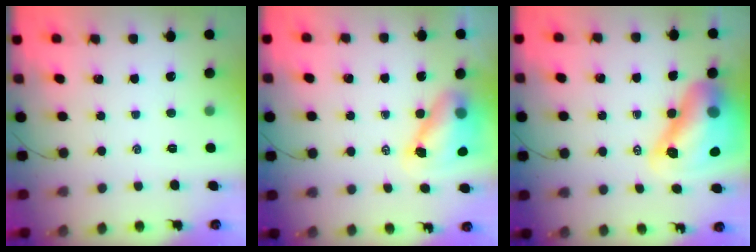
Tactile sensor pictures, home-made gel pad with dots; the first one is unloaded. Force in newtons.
{"total": 9.2, "press": 9.0, "slide": 1.6}
{"total": 17.4, "press": 16.6, "slide": 5.1}